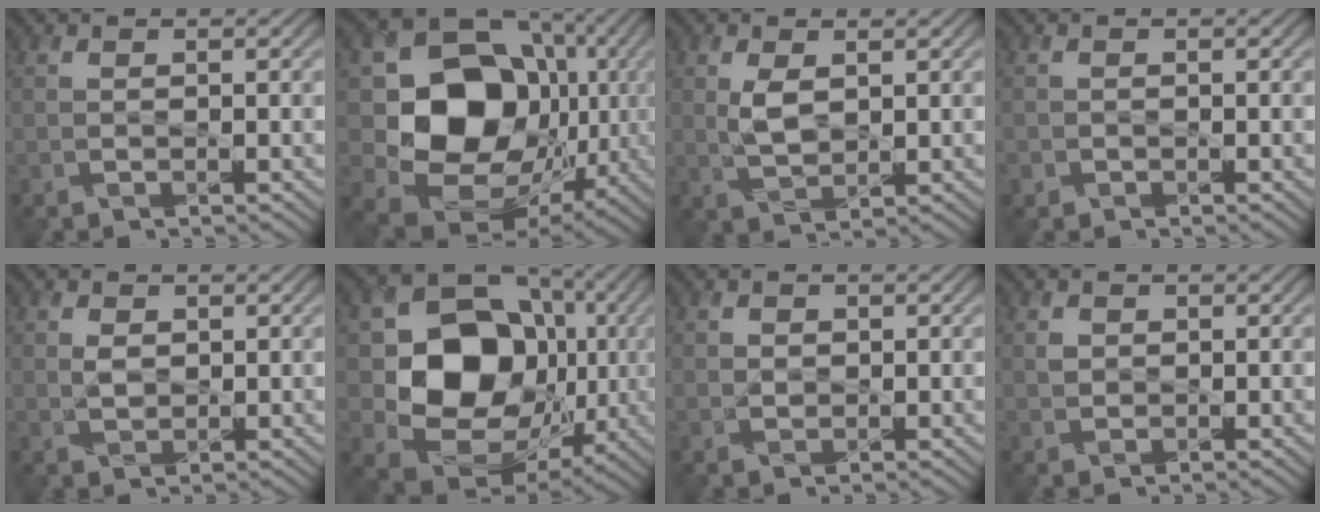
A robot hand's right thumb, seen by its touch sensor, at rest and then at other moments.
{"total": 16.6, "force": [0.5, 13.7, 9.4], "torque": [-0.174, -0.038, 0.013]}
{"total": 3.6, "force": [1.0, 2.0, 2.8], "torque": [-0.066, -0.004, 0.024]}
{"total": 0.8, "force": [-0.5, 0.7, 0.1], "torque": [-0.001, -0.005, -0.012]}
{"total": 1.9, "force": [0.6, 1.3, 1.2], "torque": [-0.029, -0.002, 0.013]}
{"total": 14.9, "force": [0.3, 12.2, 8.5], "torque": [-0.145, -0.022, 0.000]}
{"total": 1.3, "force": [0.4, 1.1, 0.5], "torque": [-0.012, -0.003, 0.006]}
{"total": 1.2, "force": [0.5, 1.0, 0.4], "torque": [-0.010, -0.002, 0.010]}